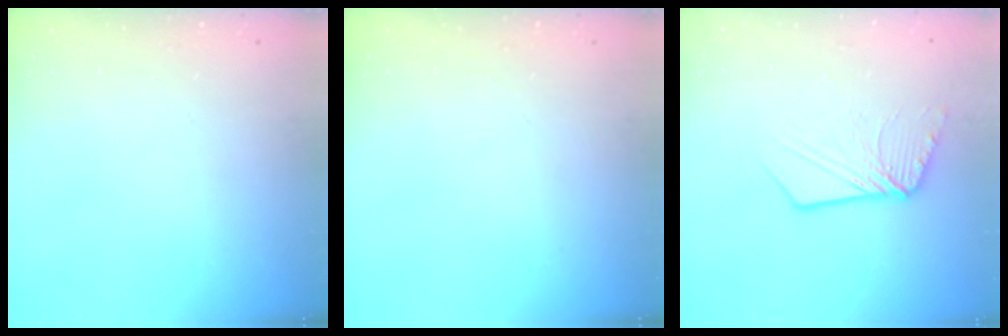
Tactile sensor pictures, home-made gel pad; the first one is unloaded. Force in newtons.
{"total": 0.0}
{"total": 10.9, "press": 10.8, "slide": 2.0}